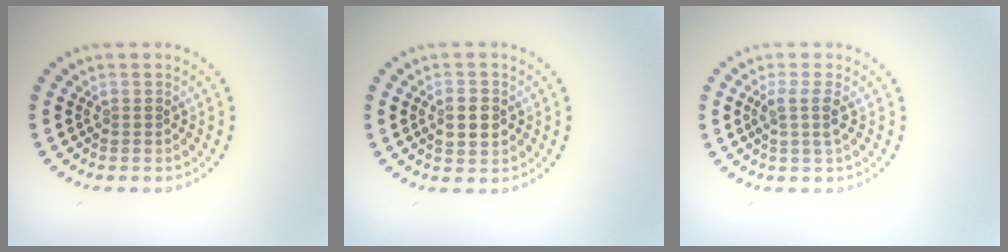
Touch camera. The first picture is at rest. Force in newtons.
{"total": 2.9, "press": 2.9, "slide": 0.2}
{"total": 1.8, "press": 1.4, "slide": 1.1}